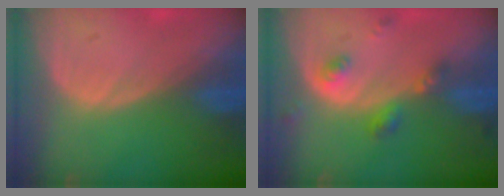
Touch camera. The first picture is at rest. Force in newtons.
{"total": 4.7, "press": 4.2, "slide": 2.1}